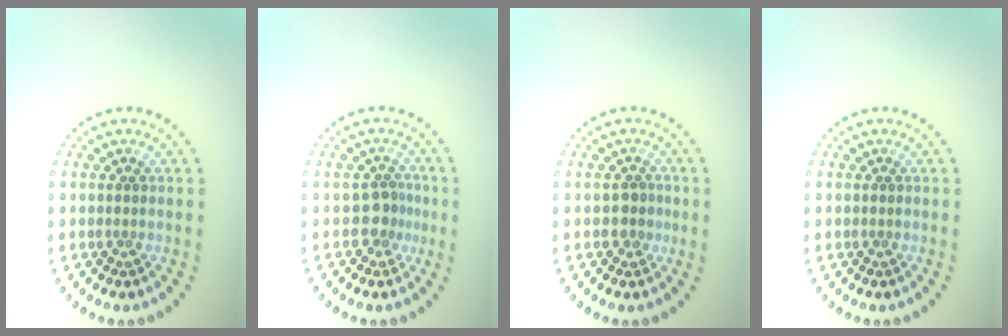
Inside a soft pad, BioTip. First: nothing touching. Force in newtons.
{"total": 2.0, "press": 1.6, "slide": 1.2}
{"total": 1.5, "press": 1.4, "slide": 0.6}
{"total": 0.0}